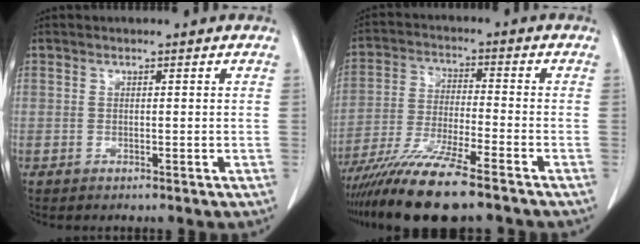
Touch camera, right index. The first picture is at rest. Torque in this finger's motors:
{"motor_torque": [1.05, -1.09, 0.92, 0.21]}